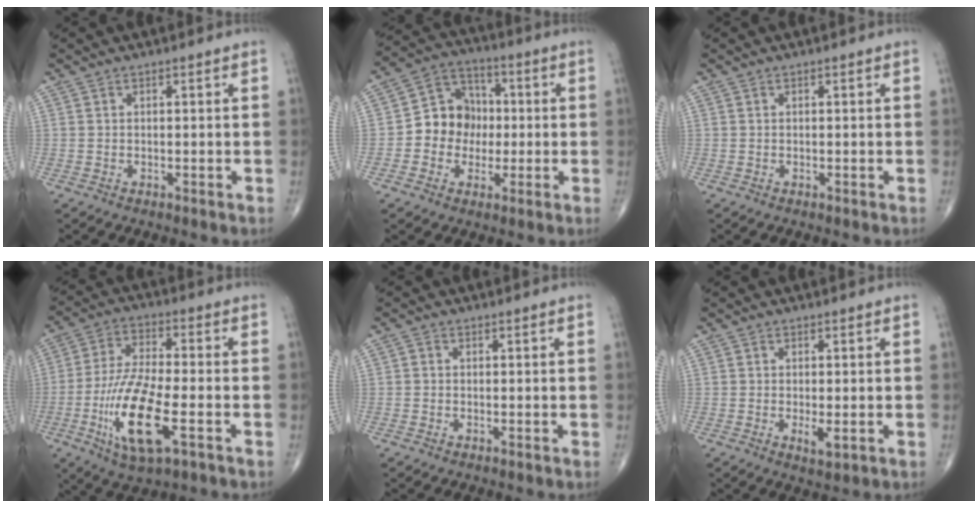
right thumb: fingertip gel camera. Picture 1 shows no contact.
{"total": 10.6, "force": [-0.8, 9.3, 5.1], "torque": [-0.041, 0.031, -0.025]}
{"total": 0.0}
{"total": 15.8, "force": [-5.1, 4.9, 14.1], "torque": [-0.290, 0.009, -0.089]}
{"total": 0.8, "force": [-0.1, 0.7, 0.3], "torque": [-0.003, 0.001, -0.006]}
{"total": 2.8, "force": [-0.6, 0.9, 2.5], "torque": [-0.045, -0.008, -0.009]}